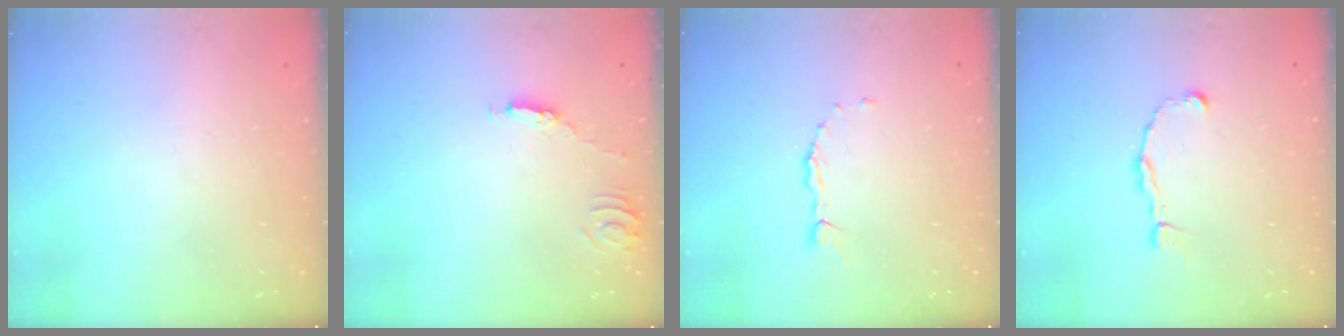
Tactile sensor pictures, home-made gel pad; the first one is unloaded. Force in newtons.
{"total": 2.5, "press": 2.5, "slide": 0.2}
{"total": 1.9, "press": 1.9, "slide": 0.2}
{"total": 2.5, "press": 2.5, "slide": 0.2}